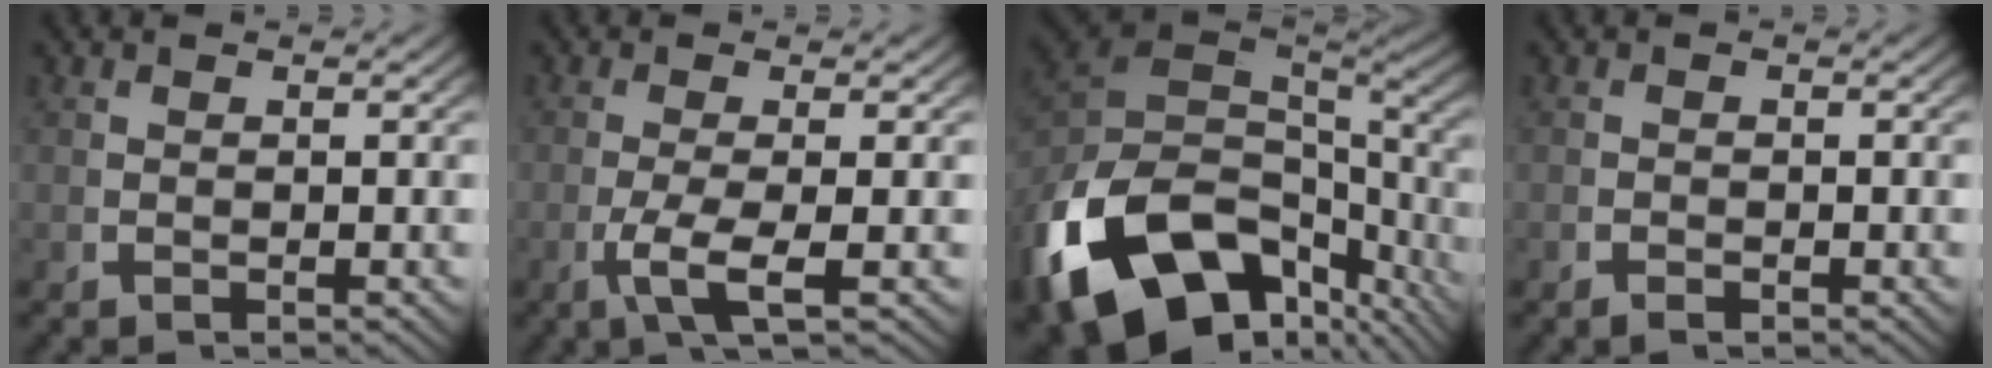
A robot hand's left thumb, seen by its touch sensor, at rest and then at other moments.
{"total": 4.2, "force": [-0.6, 1.3, 4.0], "torque": [-0.095, -0.009, -0.008]}
{"total": 20.0, "force": [-5.4, 12.9, 14.3], "torque": [-0.302, -0.067, -0.047]}
{"total": 0.5, "force": [-0.5, 0.1, 0.1], "torque": [0.001, -0.002, -0.012]}